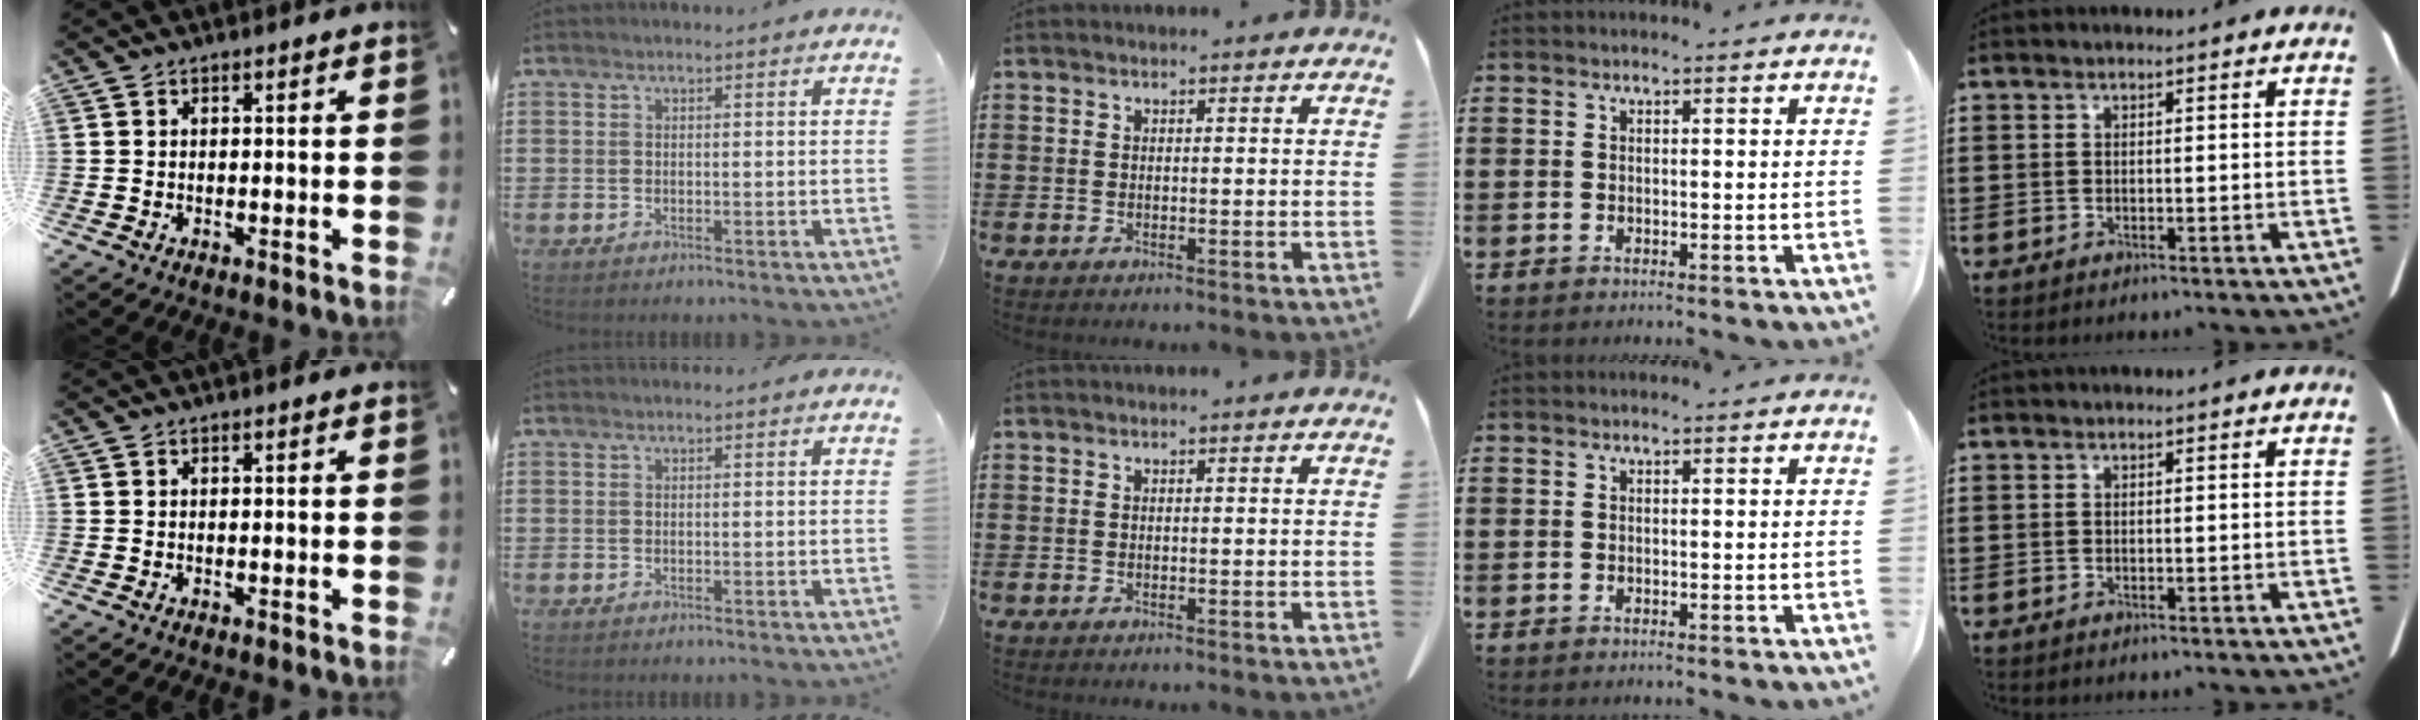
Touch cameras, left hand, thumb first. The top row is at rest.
{}